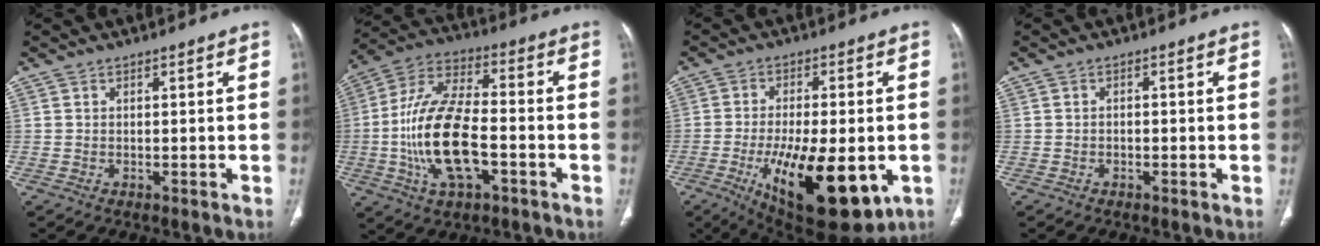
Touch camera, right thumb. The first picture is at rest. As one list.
[{"total": 17.9, "force": [-4.1, 8.3, 15.3], "torque": [-0.302, 0.029, -0.074]}, {"total": 21.5, "force": [-6.6, 8.8, 18.5], "torque": [-0.280, -0.015, -0.080]}, {"total": 0.7, "force": [-0.3, 0.5, 0.4], "torque": [-0.005, 0.003, -0.007]}]